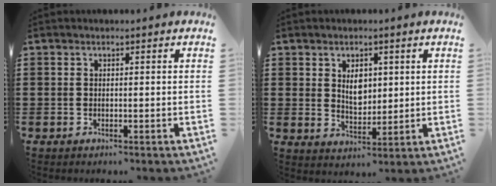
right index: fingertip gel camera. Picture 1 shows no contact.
{"total": 4.1, "force": [1.4, 2.7, 2.7], "torque": [-0.045, 0.002, 0.022]}